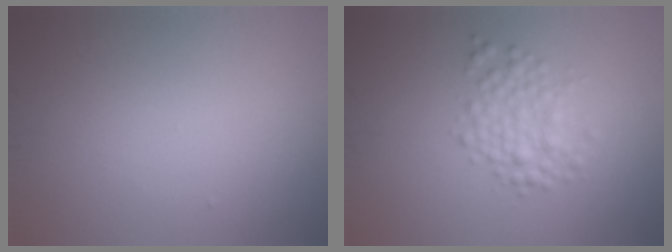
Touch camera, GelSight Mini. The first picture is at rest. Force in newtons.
{"total": 2.9, "press": 2.9, "slide": 0.0}